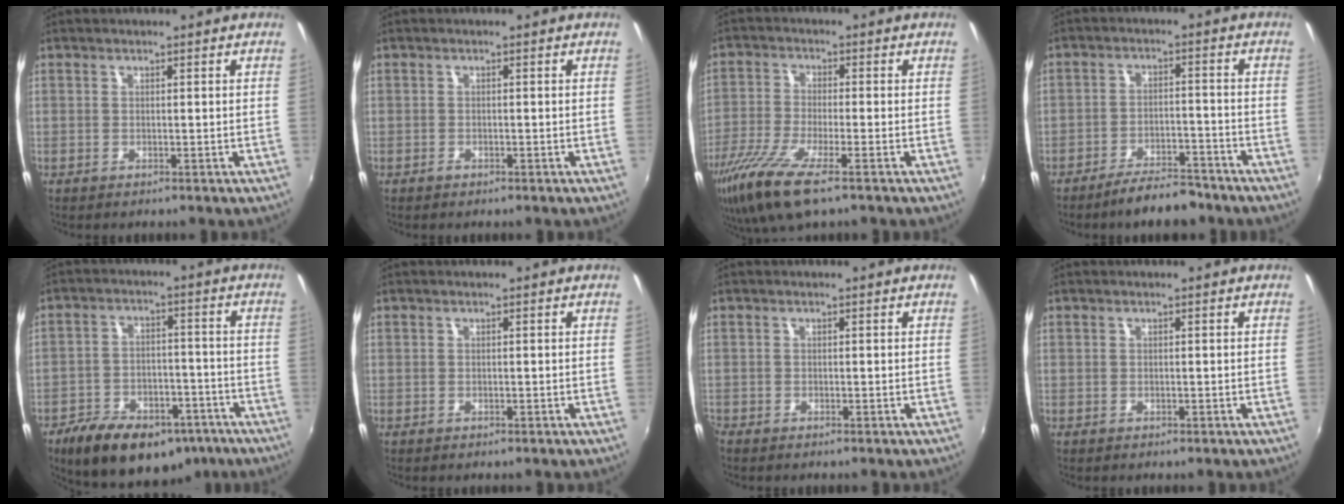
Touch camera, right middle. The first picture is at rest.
{"total": 0.7, "force": [-0.6, 0.3, 0.2], "torque": [-0.004, 0.000, -0.010]}
{"total": 12.0, "force": [-7.6, 2.5, 9.0], "torque": [-0.202, -0.039, -0.148]}
{"total": 7.9, "force": [-6.6, 2.5, 3.5], "torque": [-0.075, 0.015, -0.095]}
{"total": 18.5, "force": [-12.4, 9.5, 9.9], "torque": [-0.199, -0.004, -0.172]}
{"total": 0.0}
{"total": 0.7, "force": [-0.7, 0.2, 0.1], "torque": [-0.005, -0.005, -0.017]}
{"total": 0.0}